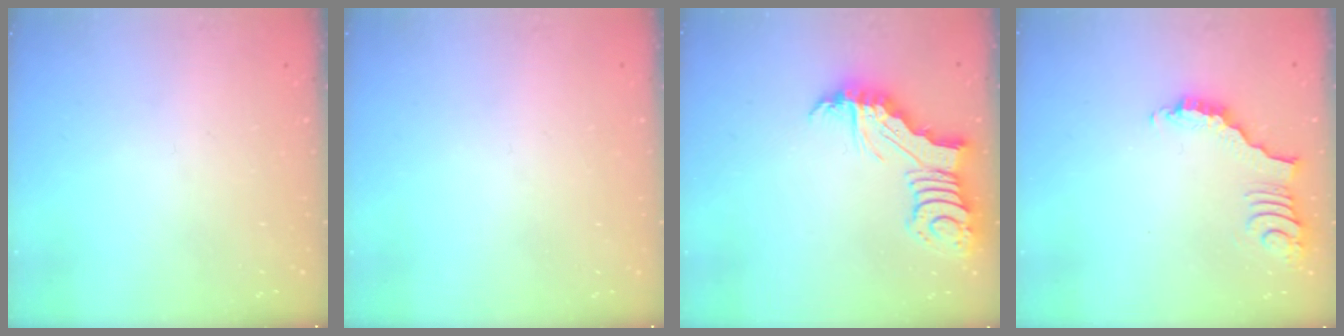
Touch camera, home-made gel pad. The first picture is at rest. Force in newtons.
{"total": 0.0}
{"total": 5.6, "press": 5.5, "slide": 0.7}
{"total": 3.5, "press": 3.5, "slide": 0.4}